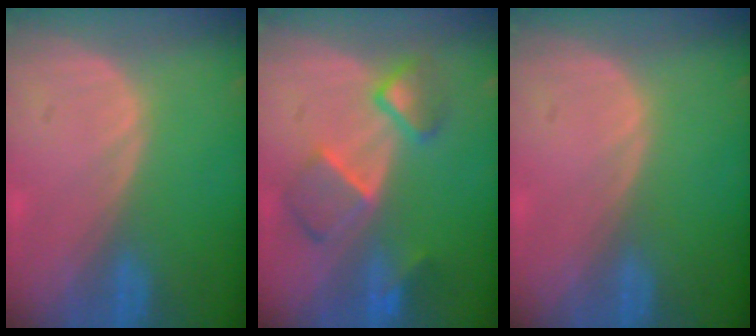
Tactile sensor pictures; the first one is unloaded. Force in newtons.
{"total": 6.8, "press": 6.6, "slide": 1.2}
{"total": 0.0}